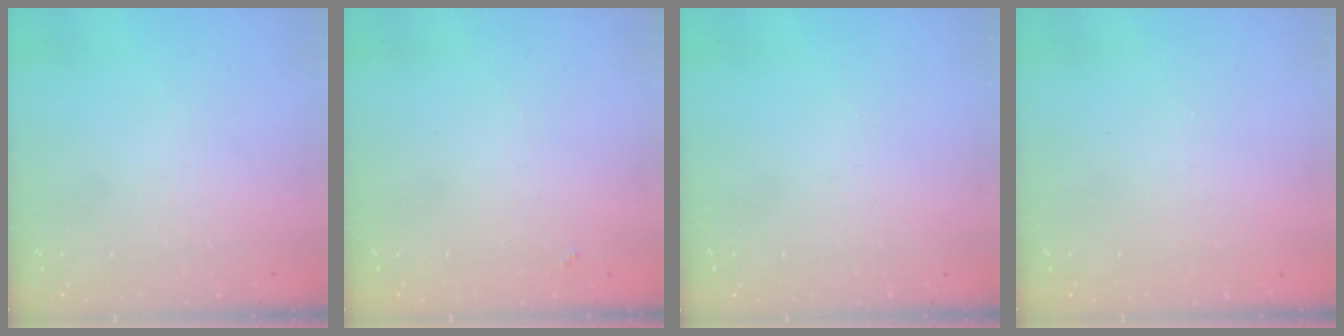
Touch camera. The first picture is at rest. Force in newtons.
{"total": 3.6, "press": 3.6, "slide": 0.3}
{"total": 0.0}
{"total": 0.7, "press": 0.7, "slide": 0.2}